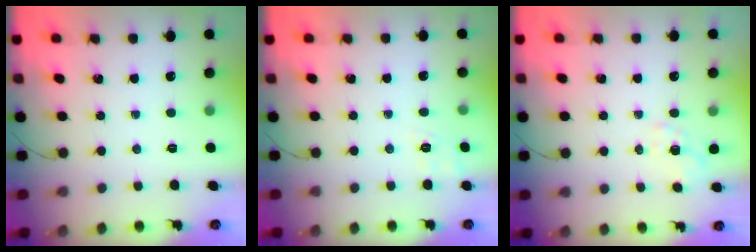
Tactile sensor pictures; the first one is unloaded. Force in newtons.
{"total": 2.5, "press": 1.6, "slide": 1.9}
{"total": 2.1, "press": 1.7, "slide": 1.1}